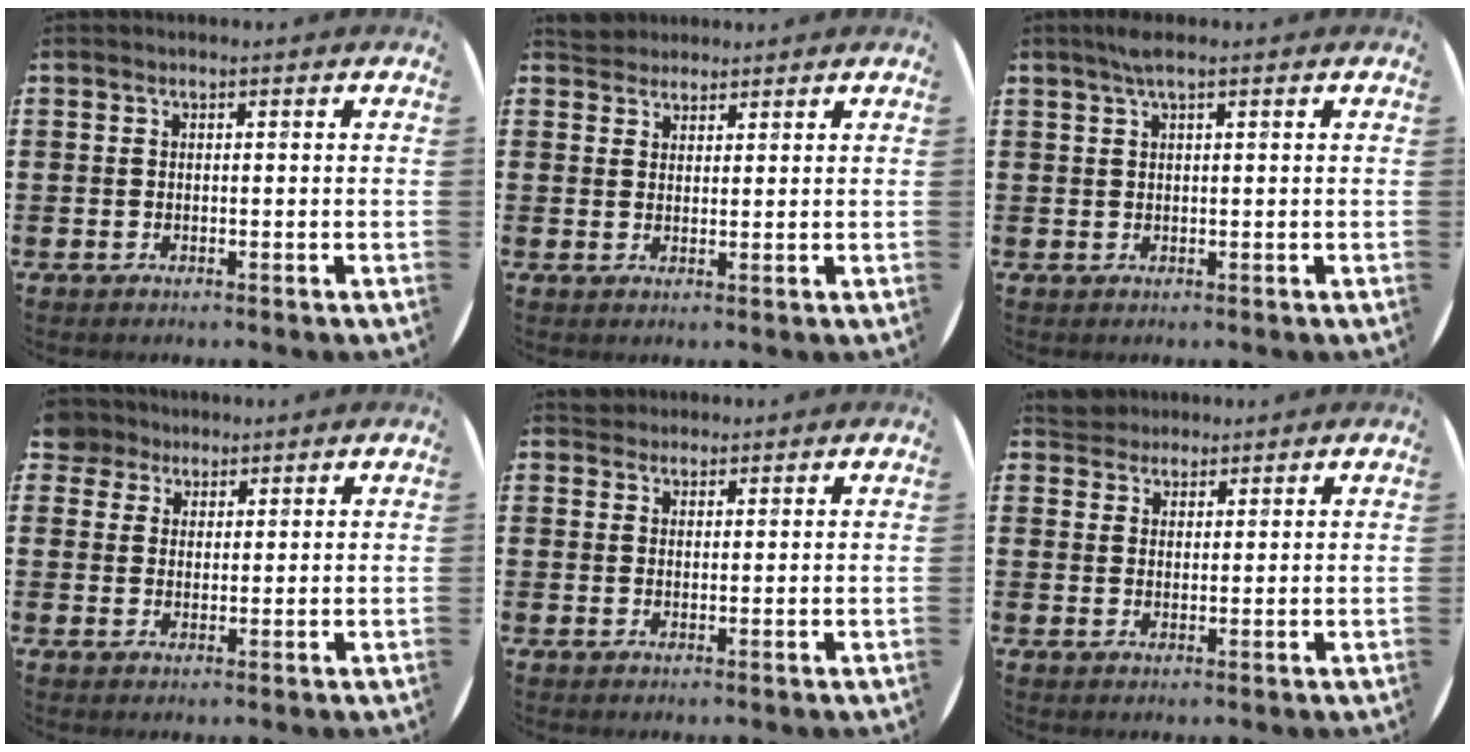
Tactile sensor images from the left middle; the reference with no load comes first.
{"total": 2.7, "force": [2.5, 0.8, -0.1], "torque": [-0.003, 0.001, 0.051]}
{"total": 2.0, "force": [1.3, 0.1, 1.5], "torque": [-0.032, 0.003, 0.023]}
{"total": 3.4, "force": [2.8, 1.9, -0.2], "torque": [0.000, 0.003, 0.055]}
{"total": 1.9, "force": [1.7, 0.7, -0.1], "torque": [-0.001, 0.006, 0.035]}
{"total": 3.1, "force": [2.9, 1.1, -0.3], "torque": [-0.002, 0.000, 0.056]}